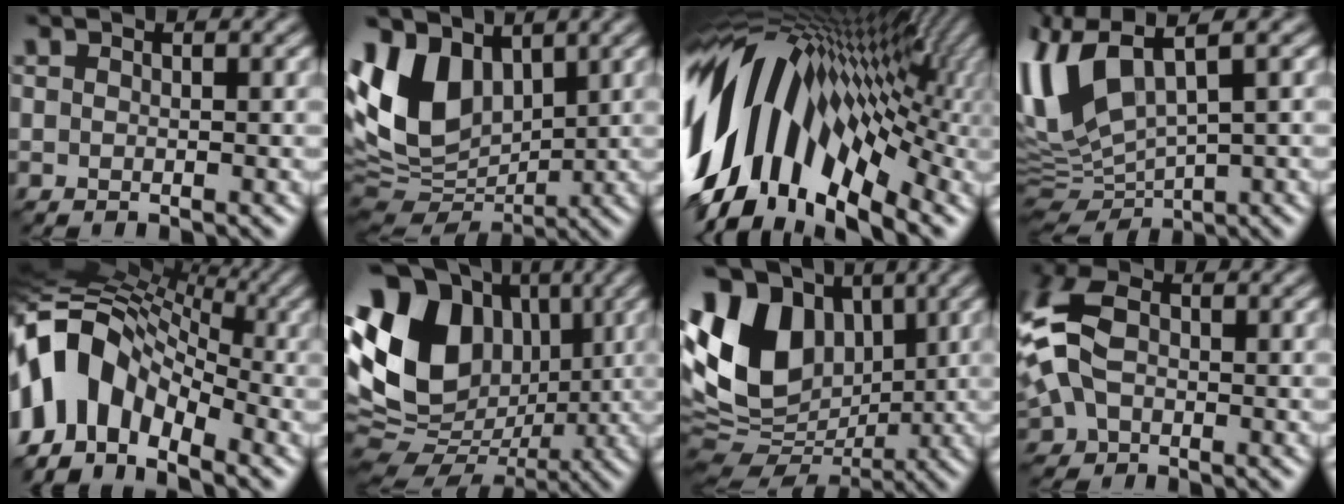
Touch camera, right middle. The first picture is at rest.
{"total": 8.5, "force": [2.4, 5.8, 5.6], "torque": [-0.127, 0.000, 0.038]}
{"total": 15.7, "force": [-0.3, 9.4, 12.5], "torque": [-0.223, 0.013, -0.027]}
{"total": 9.3, "force": [1.4, 4.2, 8.2], "torque": [-0.195, 0.001, 0.027]}
{"total": 11.0, "force": [-4.5, 7.0, 7.2], "torque": [-0.127, 0.012, -0.101]}
{"total": 15.3, "force": [2.2, 11.6, 9.8], "torque": [-0.203, 0.023, 0.026]}
{"total": 14.0, "force": [2.3, 10.1, 9.4], "torque": [-0.202, 0.021, 0.026]}
{"total": 10.2, "force": [-0.6, 6.8, 7.6], "torque": [-0.183, 0.004, -0.023]}